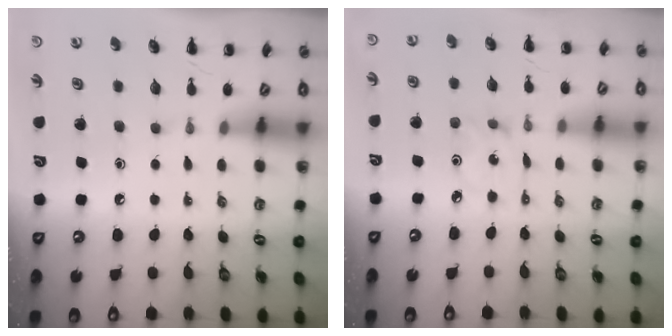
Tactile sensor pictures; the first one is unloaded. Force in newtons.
{"total": 2.5, "press": 2.5, "slide": 0.5}